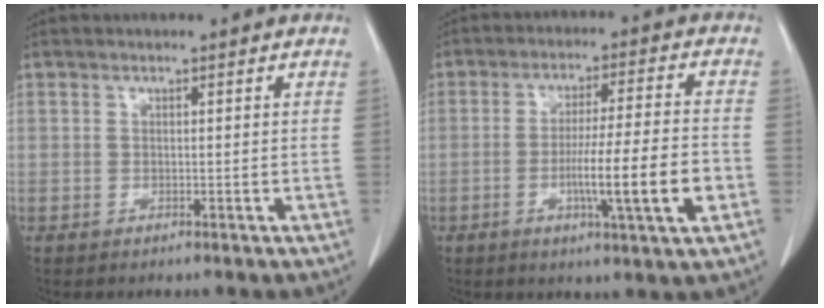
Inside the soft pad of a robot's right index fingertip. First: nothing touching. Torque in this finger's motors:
{"motor_torque": [1.03, -0.54, 0.54, 0.10]}